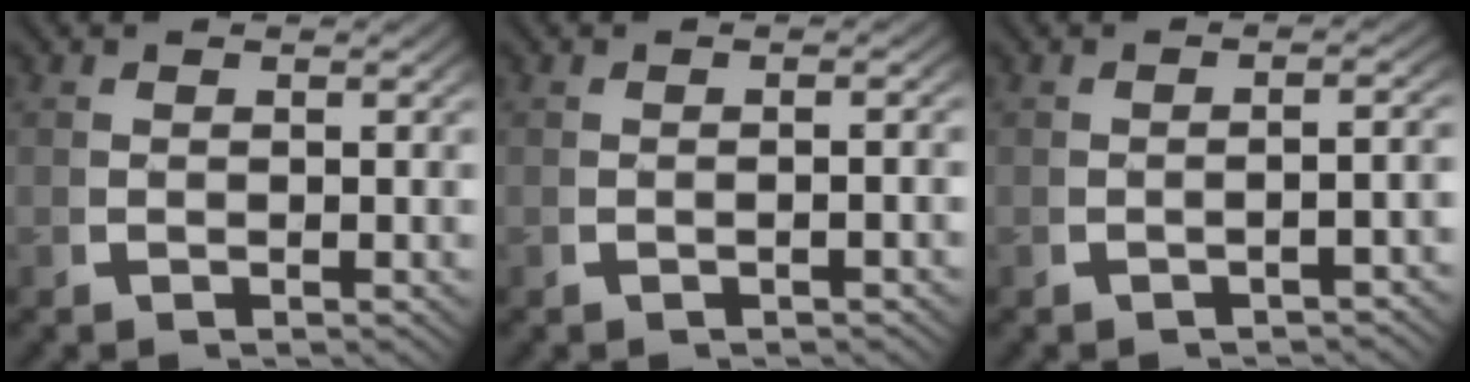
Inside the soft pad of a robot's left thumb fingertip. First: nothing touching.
{"total": 0.9, "force": [-0.6, 0.1, 0.7], "torque": [-0.014, 0.007, -0.012]}
{"total": 2.2, "force": [-1.5, 0.3, 1.6], "torque": [-0.029, 0.007, -0.021]}